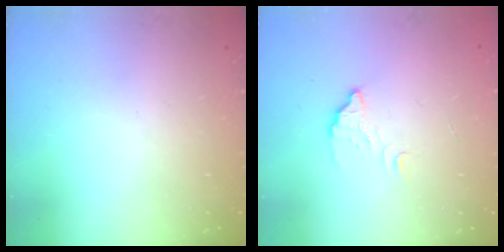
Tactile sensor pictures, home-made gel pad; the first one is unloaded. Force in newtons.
{"total": 2.7, "press": 2.7, "slide": 0.2}